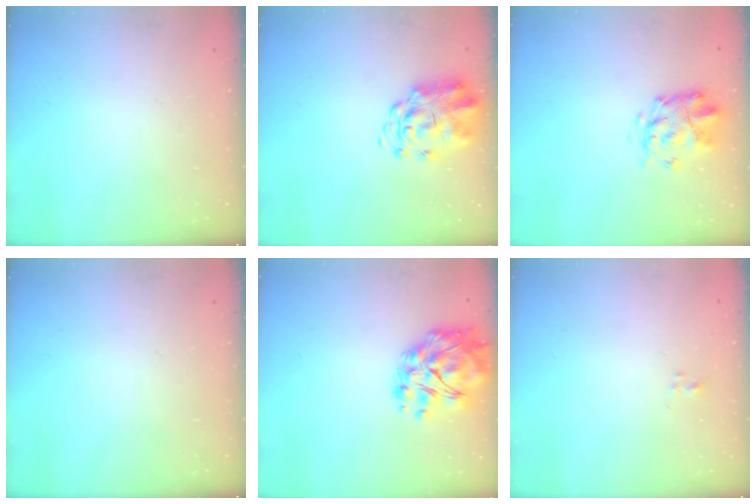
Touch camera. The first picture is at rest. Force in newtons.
{"total": 3.6, "press": 3.4, "slide": 1.2}
{"total": 4.7, "press": 4.6, "slide": 1.3}
{"total": 0.0}
{"total": 13.5, "press": 12.6, "slide": 4.8}
{"total": 1.8, "press": 1.7, "slide": 0.3}